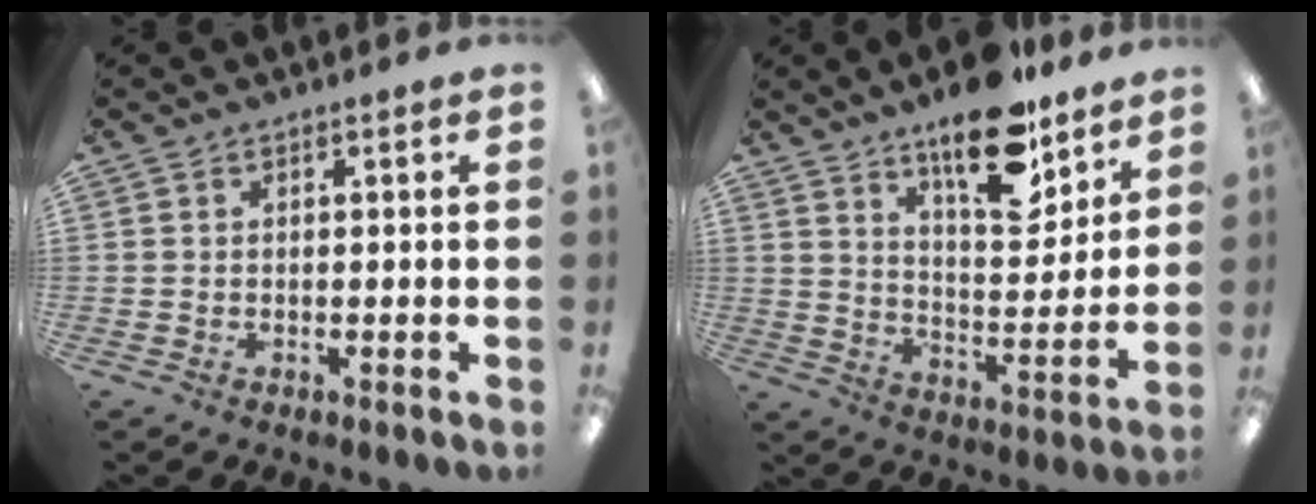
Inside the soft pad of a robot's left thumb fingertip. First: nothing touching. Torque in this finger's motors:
{"motor_torque": [1.73, 1.10, 1.41, -1.35, 0.45]}